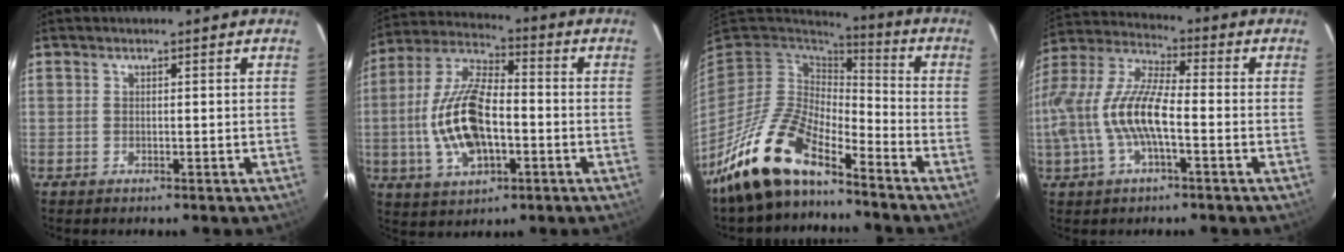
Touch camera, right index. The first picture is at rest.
{"total": 16.5, "force": [-2.7, 8.1, 14.1], "torque": [-0.298, 0.005, -0.044]}
{"total": 14.9, "force": [-11.5, 4.7, 8.1], "torque": [-0.167, -0.010, -0.223]}
{"total": 15.5, "force": [-3.3, 5.1, 14.2], "torque": [-0.289, 0.001, -0.063]}